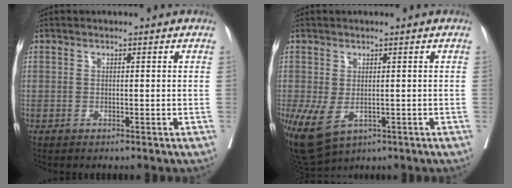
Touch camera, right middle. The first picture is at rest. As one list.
[{"total": 6.3, "force": [-2.2, 3.6, 4.6], "torque": [-0.094, -0.016, -0.027]}]